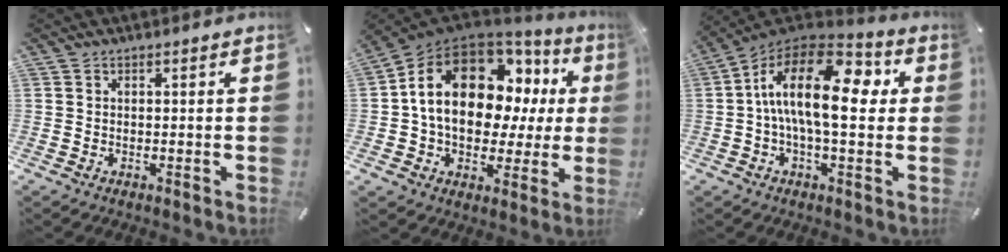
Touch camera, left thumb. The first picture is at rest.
{"total": 18.2, "force": [4.7, 12.7, 12.2], "torque": [-0.207, -0.024, 0.079]}
{"total": 18.9, "force": [1.9, 8.9, 16.6], "torque": [-0.314, -0.011, 0.024]}